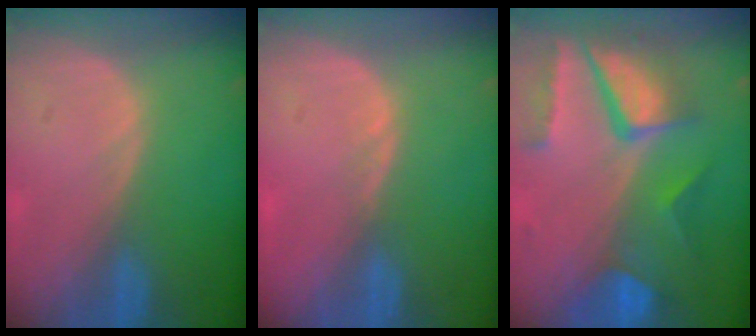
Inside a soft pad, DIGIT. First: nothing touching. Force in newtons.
{"total": 0.7, "press": 0.7, "slide": 0.2}
{"total": 10.5, "press": 8.7, "slide": 6.0}